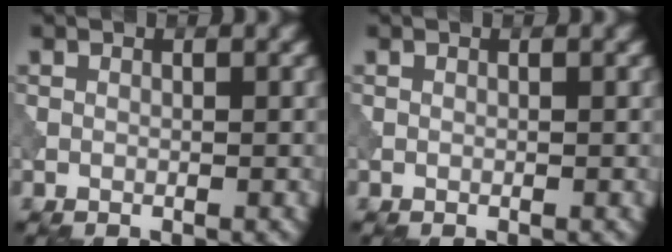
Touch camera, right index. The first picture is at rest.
{"total": 0.0}